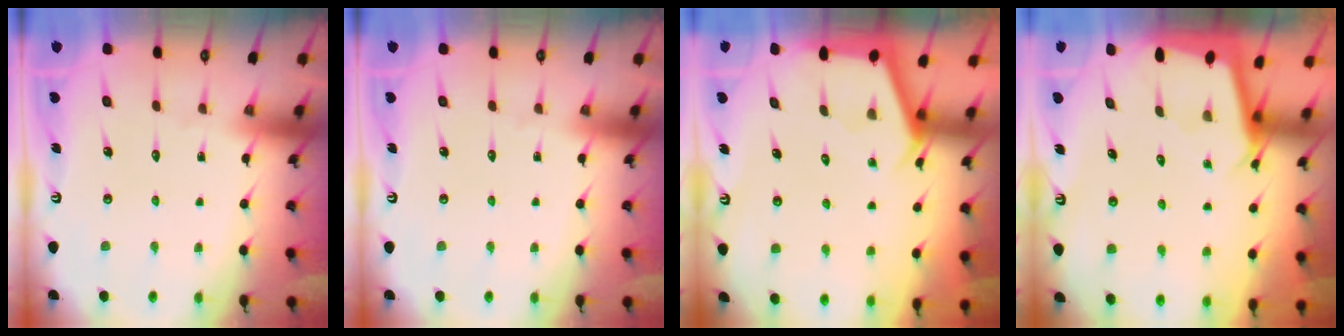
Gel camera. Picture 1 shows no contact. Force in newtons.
{"total": 0.0}
{"total": 2.9, "press": 2.9, "slide": 0.3}
{"total": 1.9, "press": 1.9, "slide": 0.0}